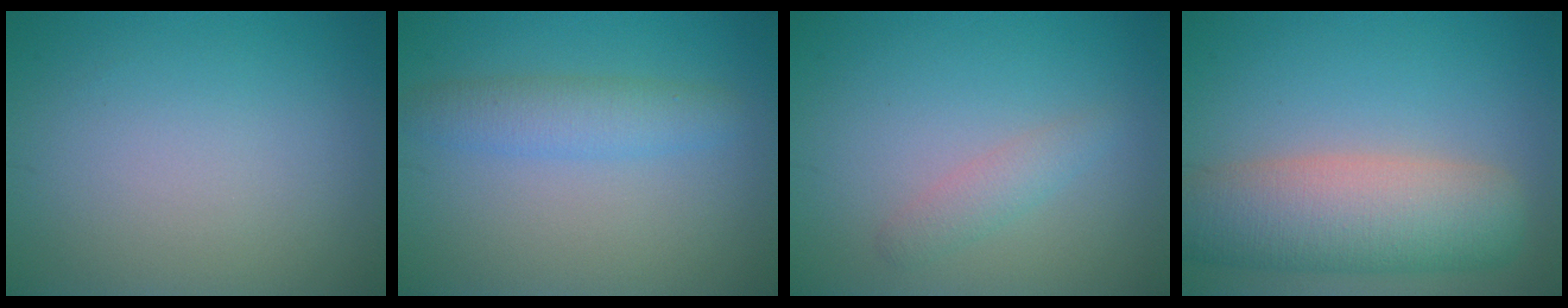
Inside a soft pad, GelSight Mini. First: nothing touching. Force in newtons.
{"total": 2.9, "press": 2.9, "slide": 0.1}
{"total": 1.6, "press": 1.6, "slide": 0.1}
{"total": 8.1, "press": 8.1, "slide": 0.5}